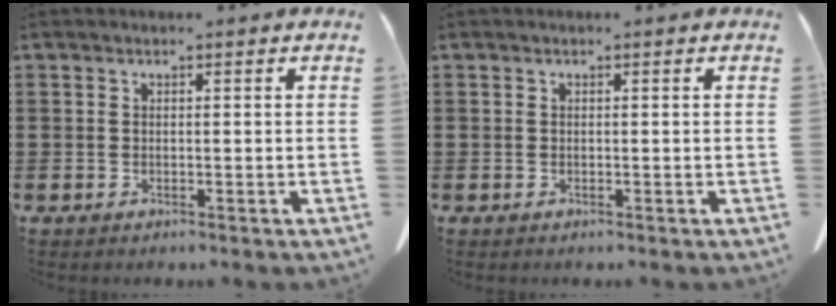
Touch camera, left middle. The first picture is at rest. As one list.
[{"total": 0.0}]